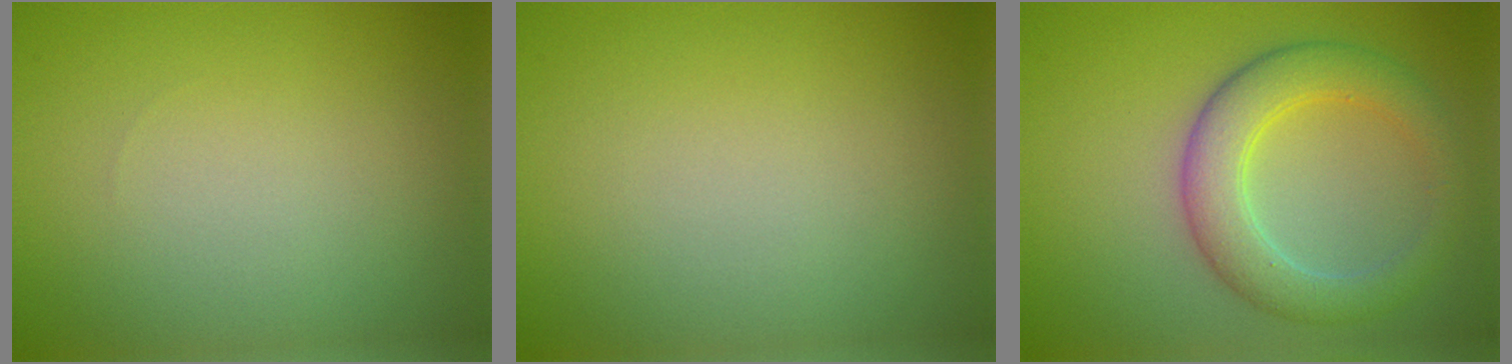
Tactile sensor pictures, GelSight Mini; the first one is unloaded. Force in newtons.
{"total": 0.0}
{"total": 4.8, "press": 4.8, "slide": 0.1}